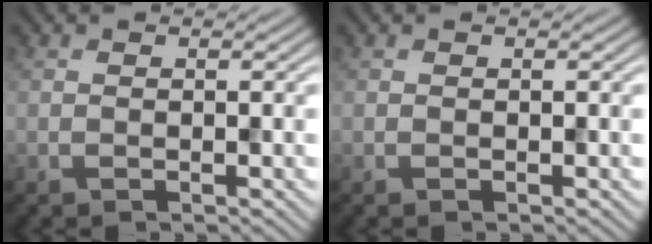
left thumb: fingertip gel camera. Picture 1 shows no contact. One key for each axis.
{"total": 0.0}